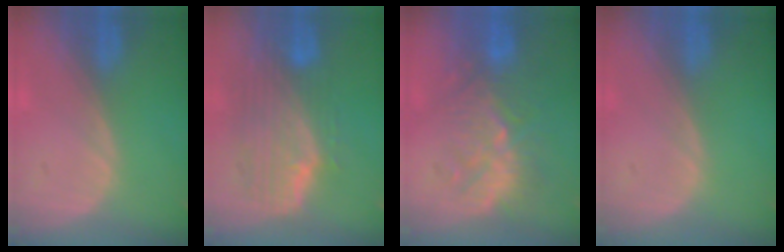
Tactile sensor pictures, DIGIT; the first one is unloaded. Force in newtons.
{"total": 10.0, "press": 8.9, "slide": 4.6}
{"total": 9.1, "press": 8.9, "slide": 1.6}
{"total": 0.0}